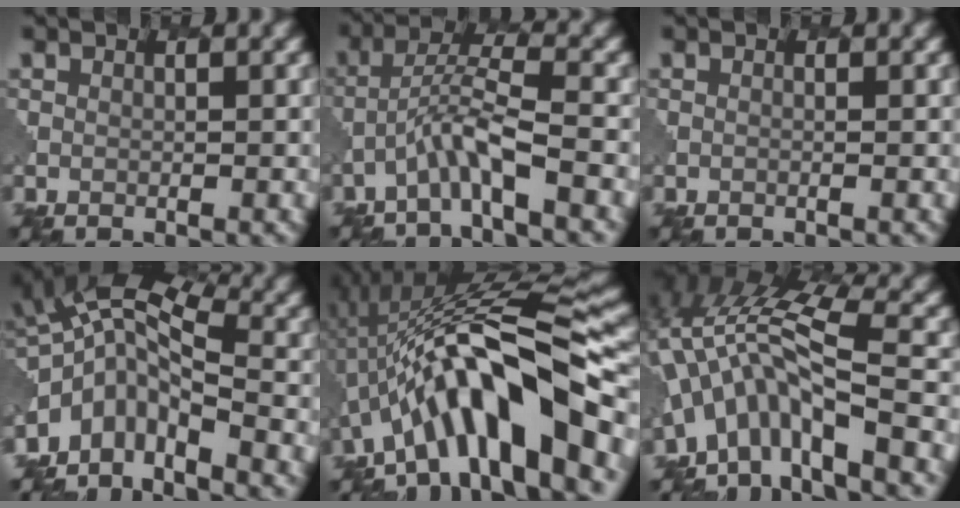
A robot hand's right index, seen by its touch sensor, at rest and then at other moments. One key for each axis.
{"total": 3.9, "fx": -2.2, "fy": 0.4, "fz": 3.2, "tx": -0.063, "ty": 0.014, "tz": -0.046}
{"total": 0.0}
{"total": 5.9, "fx": -3.1, "fy": 2.8, "fz": 4.2, "tx": -0.075, "ty": 0.007, "tz": -0.075}
{"total": 12.1, "fx": -3.7, "fy": 3.5, "fz": 11.0, "tx": -0.164, "ty": 0.027, "tz": -0.061}
{"total": 9.1, "fx": -3.3, "fy": 3.0, "fz": 7.9, "tx": -0.143, "ty": 0.015, "tz": -0.065}